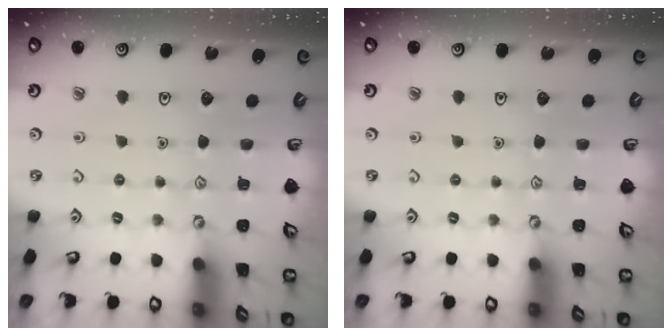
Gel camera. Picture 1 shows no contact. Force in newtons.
{"total": 0.0}